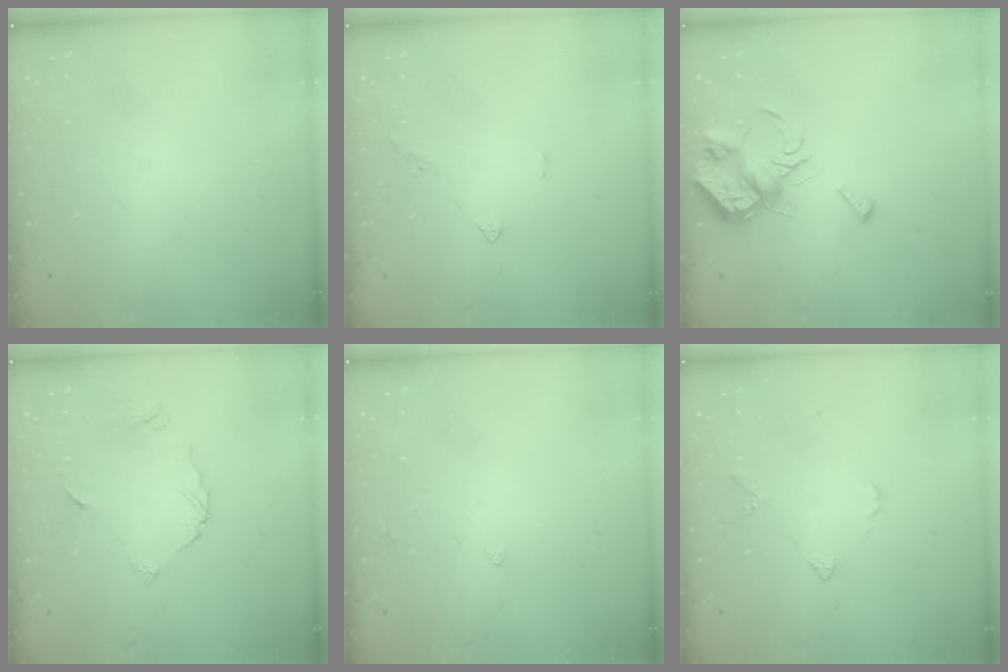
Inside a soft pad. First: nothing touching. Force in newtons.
{"total": 1.4, "press": 1.4, "slide": 0.4}
{"total": 8.1, "press": 8.1, "slide": 0.1}
{"total": 5.5, "press": 5.5, "slide": 0.4}
{"total": 2.7, "press": 2.6, "slide": 0.5}
{"total": 3.9, "press": 3.8, "slide": 0.7}